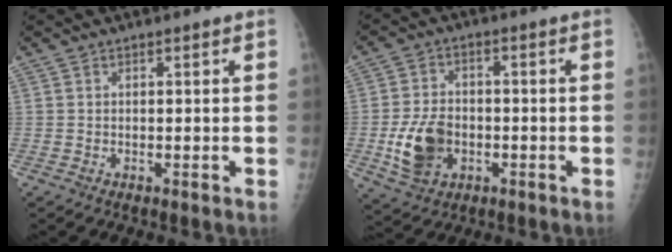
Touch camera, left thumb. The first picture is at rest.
{"total": 9.4, "force": [-2.4, 6.7, 6.1], "torque": [-0.102, 0.007, -0.039]}